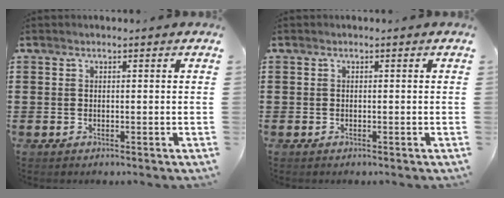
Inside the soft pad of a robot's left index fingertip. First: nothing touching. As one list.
[{"total": 0.0}]